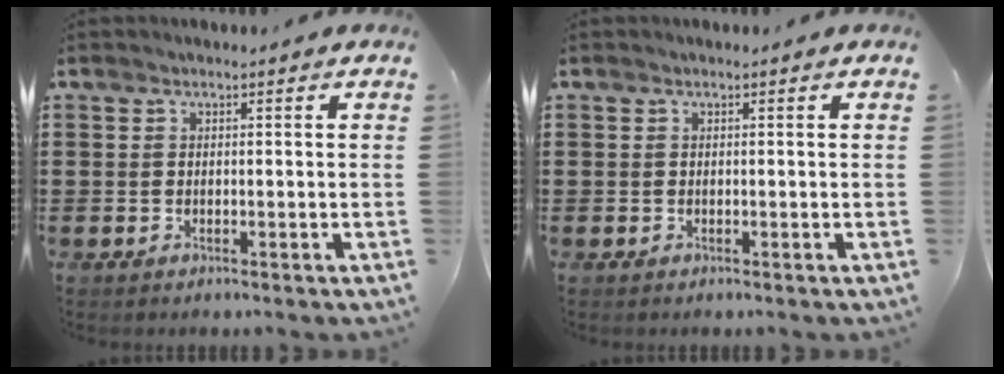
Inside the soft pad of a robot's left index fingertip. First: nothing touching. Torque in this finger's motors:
{"motor_torque": [-0.03, 0.03, 0.00, -0.01]}